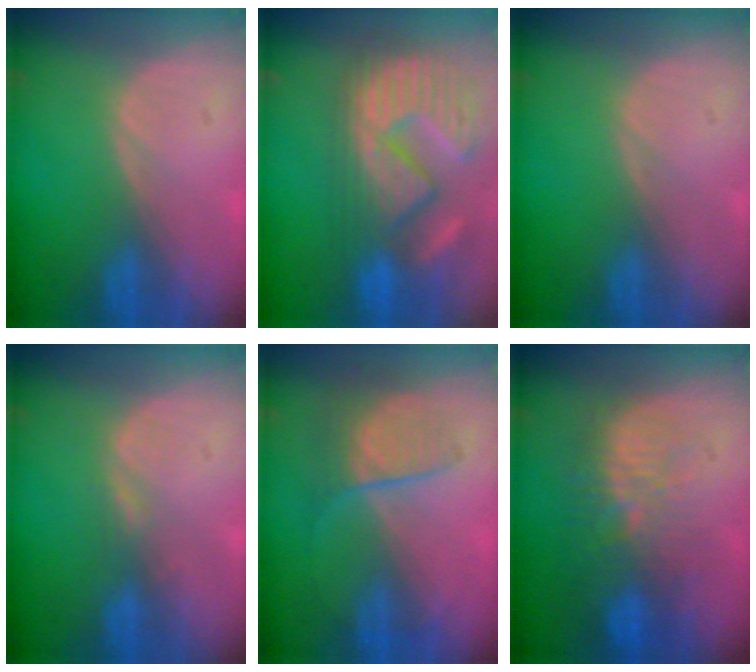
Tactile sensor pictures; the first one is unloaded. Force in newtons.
{"total": 14.7, "press": 12.4, "slide": 8.0}
{"total": 0.0}
{"total": 1.3, "press": 1.3, "slide": 0.2}
{"total": 6.6, "press": 6.0, "slide": 2.8}
{"total": 11.3, "press": 9.9, "slide": 5.4}